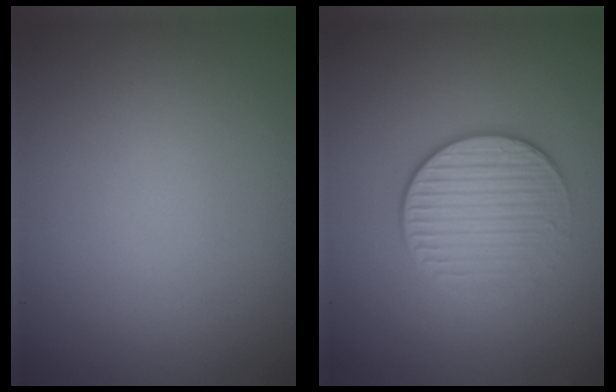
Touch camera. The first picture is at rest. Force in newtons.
{"total": 3.2, "press": 2.9, "slide": 1.5}